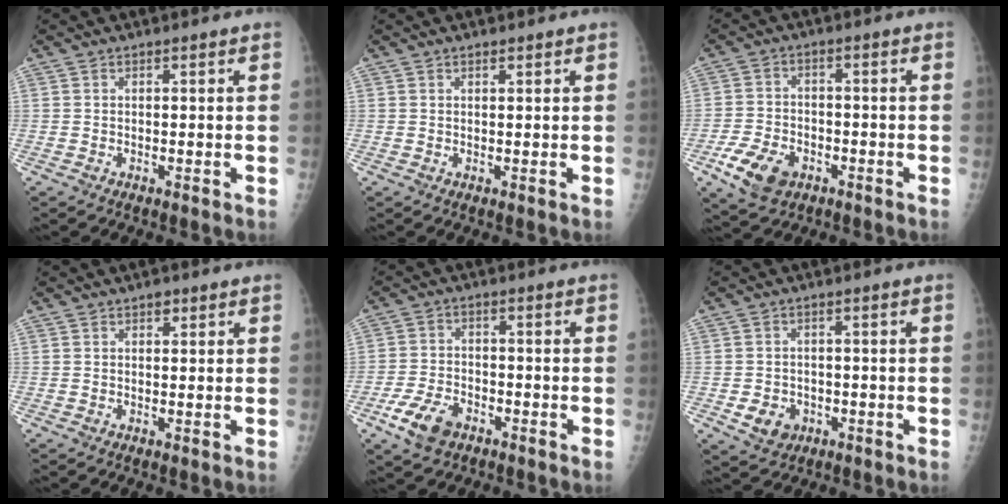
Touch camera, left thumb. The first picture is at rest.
{"total": 0.8, "force": [0.6, 0.4, 0.4], "torque": [-0.005, -0.004, 0.009]}
{"total": 8.8, "force": [-4.3, 5.8, 5.1], "torque": [-0.092, 0.012, -0.072]}
{"total": 1.5, "force": [0.9, 0.8, 0.8], "torque": [-0.003, -0.003, 0.011]}
{"total": 7.4, "force": [-4.2, 4.4, 4.3], "torque": [-0.082, 0.014, -0.075]}
{"total": 5.0, "force": [-1.6, 4.2, 2.2], "torque": [-0.022, 0.007, -0.017]}